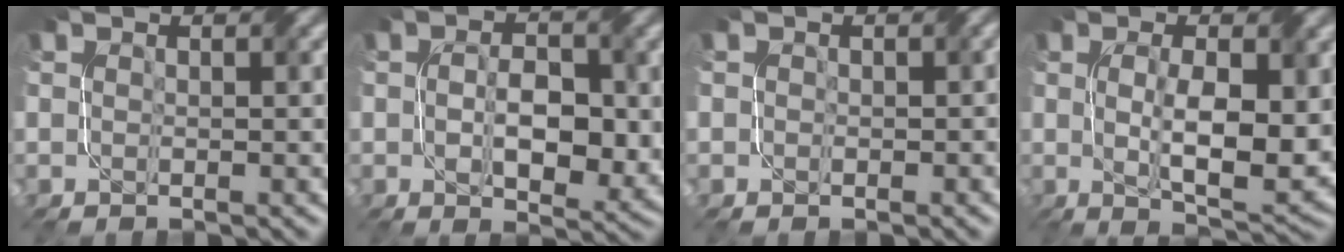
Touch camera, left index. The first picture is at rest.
{"total": 5.8, "force": [-0.3, 3.1, 4.9], "torque": [-0.080, -0.008, -0.001]}
{"total": 0.8, "force": [0.1, 0.7, 0.3], "torque": [-0.003, -0.003, -0.003]}
{"total": 7.2, "force": [0.0, 2.4, 6.8], "torque": [-0.115, -0.009, 0.009]}